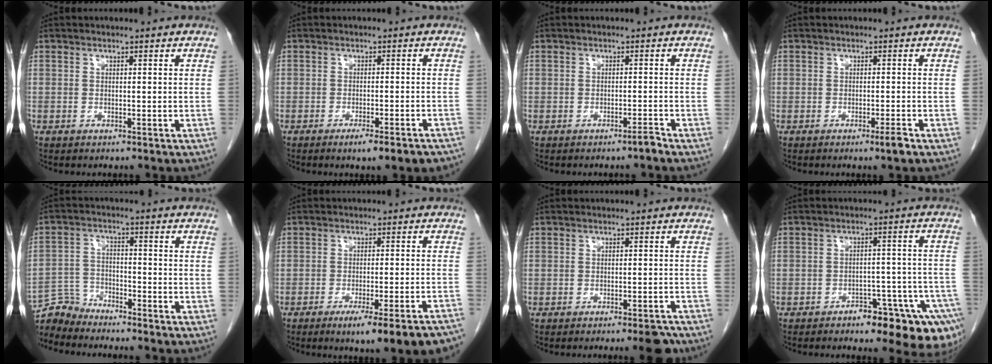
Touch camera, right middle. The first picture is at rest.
{"total": 6.6, "force": [-5.0, 0.4, 4.3], "torque": [-0.034, -0.012, -0.066]}
{"total": 1.2, "force": [-1.0, -0.4, 0.5], "torque": [-0.006, -0.001, -0.014]}
{"total": 1.6, "force": [-1.0, -0.4, 1.2], "torque": [-0.019, -0.004, -0.016]}
{"total": 5.2, "force": [-5.0, 0.3, -1.3], "torque": [0.023, 0.002, -0.097]}
{"total": 13.8, "force": [-10.9, 0.1, 8.4], "torque": [-0.059, -0.007, -0.142]}
{"total": 3.0, "force": [-2.6, 0.0, 1.6], "torque": [-0.010, -0.003, -0.034]}
{"total": 12.0, "force": [-8.5, 3.2, 7.9], "torque": [-0.032, 0.028, -0.110]}